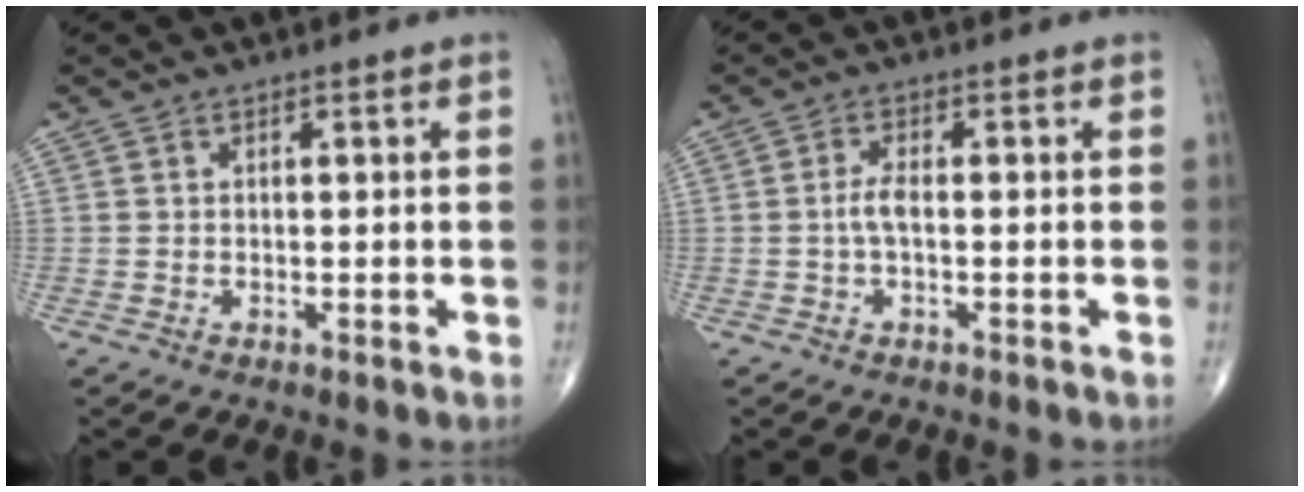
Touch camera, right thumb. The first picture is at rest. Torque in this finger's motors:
{"motor_torque": [0.78, 0.54, 0.41, -0.13, 0.06]}